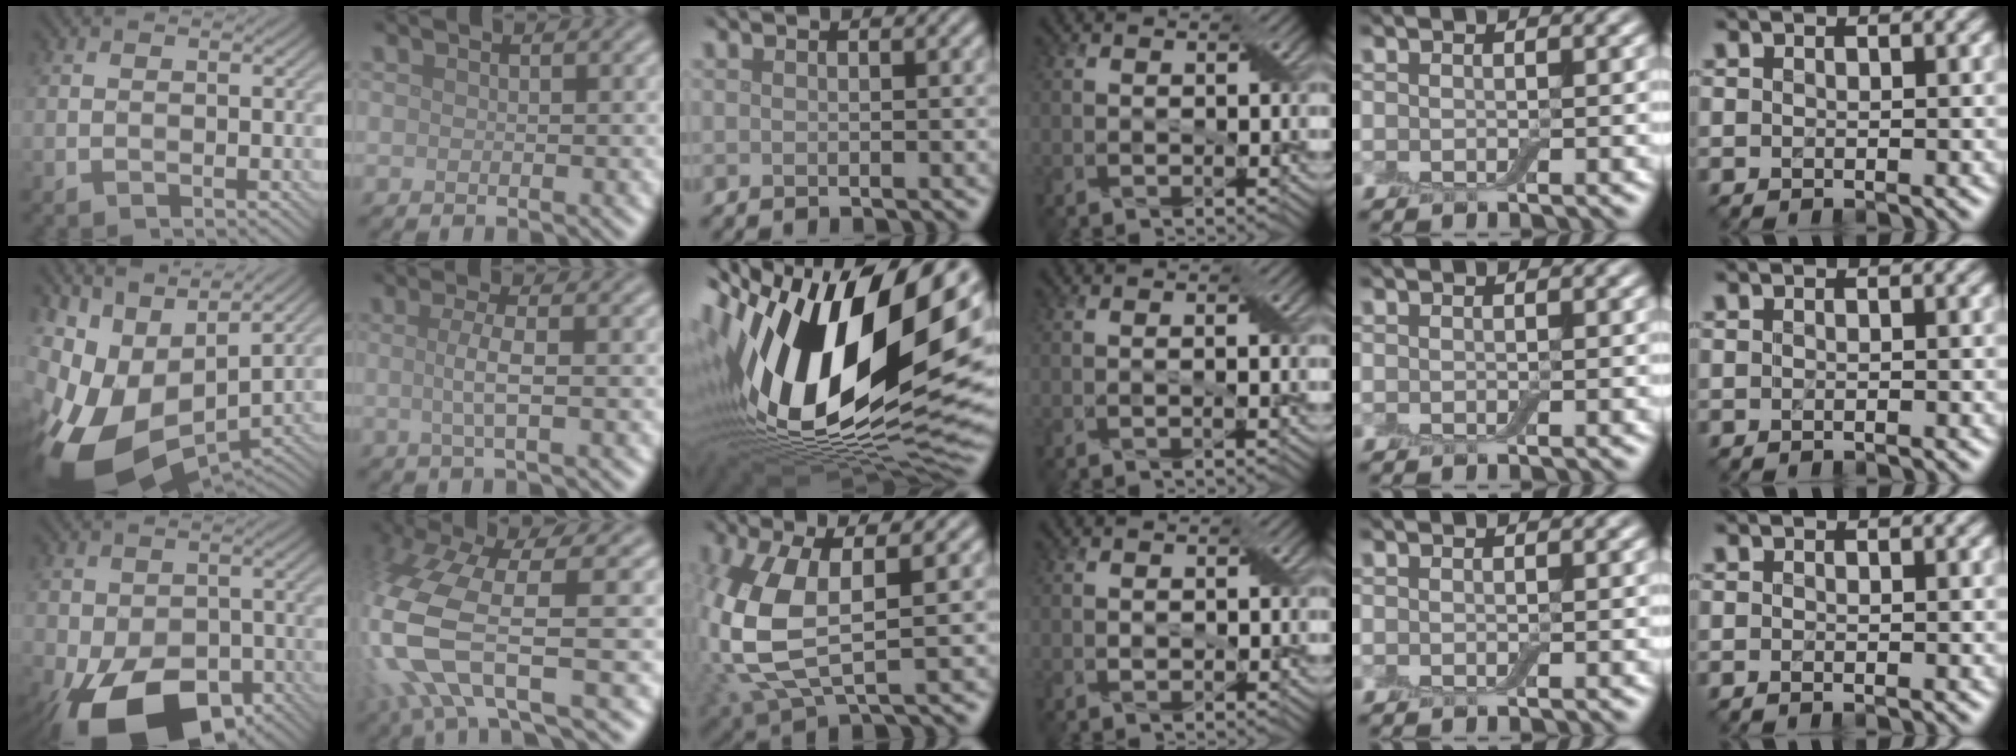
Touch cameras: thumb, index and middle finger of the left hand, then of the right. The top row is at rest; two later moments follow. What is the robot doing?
{"motion": "extract", "object": "airpods case & airpods"}